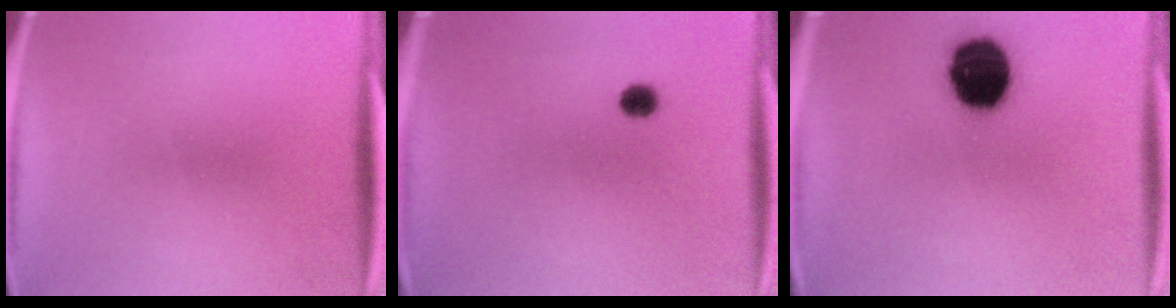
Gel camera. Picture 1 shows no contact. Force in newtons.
{"total": 1.9}
{"total": 17.2}